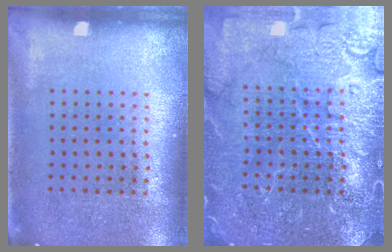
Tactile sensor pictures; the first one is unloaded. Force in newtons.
{"total": 4.5, "press": 4.4, "slide": 0.6}